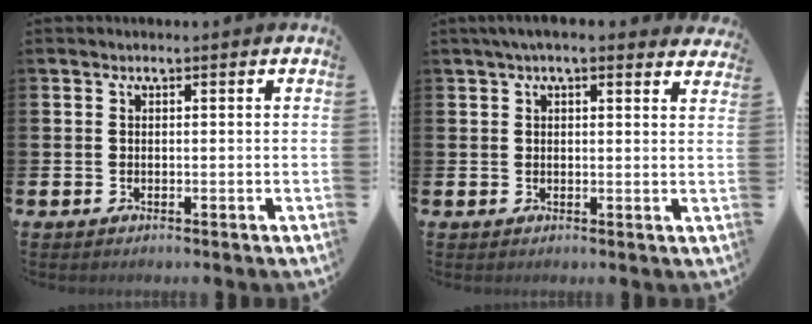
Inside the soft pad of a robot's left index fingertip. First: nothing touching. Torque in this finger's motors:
{"motor_torque": [1.16, -0.98, 0.45, 0.21]}